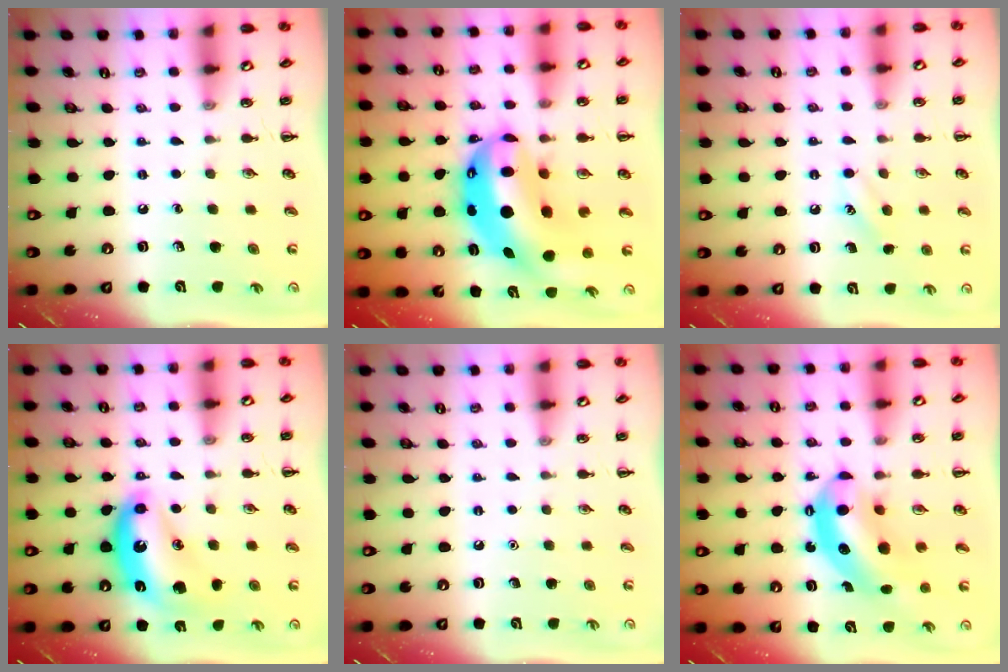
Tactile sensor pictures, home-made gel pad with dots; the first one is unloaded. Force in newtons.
{"total": 14.6, "press": 14.1, "slide": 3.8}
{"total": 6.8, "press": 6.6, "slide": 2.0}
{"total": 13.6, "press": 13.6, "slide": 1.1}
{"total": 1.5, "press": 1.5, "slide": 0.2}
{"total": 10.2, "press": 9.9, "slide": 2.5}